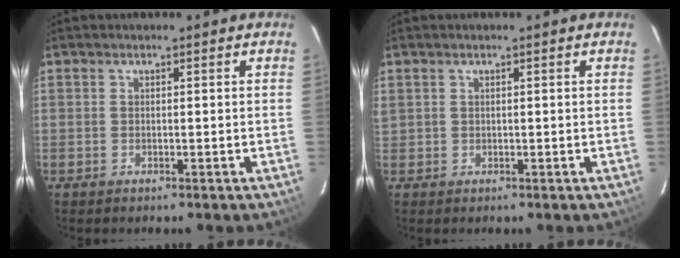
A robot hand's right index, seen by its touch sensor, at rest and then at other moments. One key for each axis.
{"total": 0.7, "fx": 0.4, "fy": 0.6, "fz": 0.2, "tx": -0.004, "ty": 0.005, "tz": 0.007}